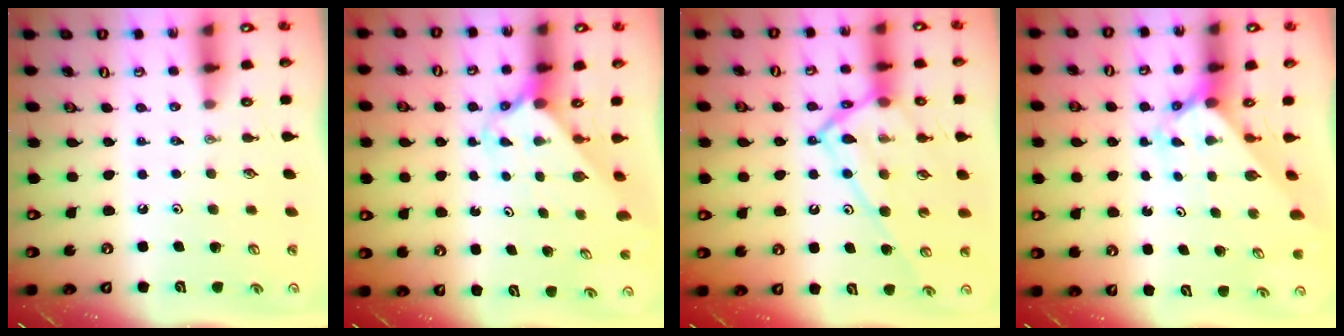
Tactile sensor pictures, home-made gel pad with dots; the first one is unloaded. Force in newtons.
{"total": 2.3, "press": 2.3, "slide": 0.2}
{"total": 16.9, "press": 16.8, "slide": 1.3}
{"total": 2.4, "press": 2.4, "slide": 0.2}